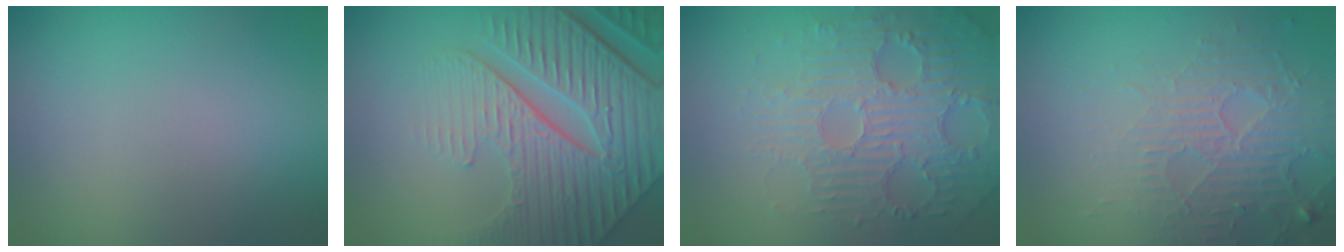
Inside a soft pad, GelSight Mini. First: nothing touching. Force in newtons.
{"total": 8.6, "press": 6.4, "slide": 5.7}
{"total": 5.5, "press": 3.8, "slide": 4.0}
{"total": 3.8, "press": 3.3, "slide": 1.9}